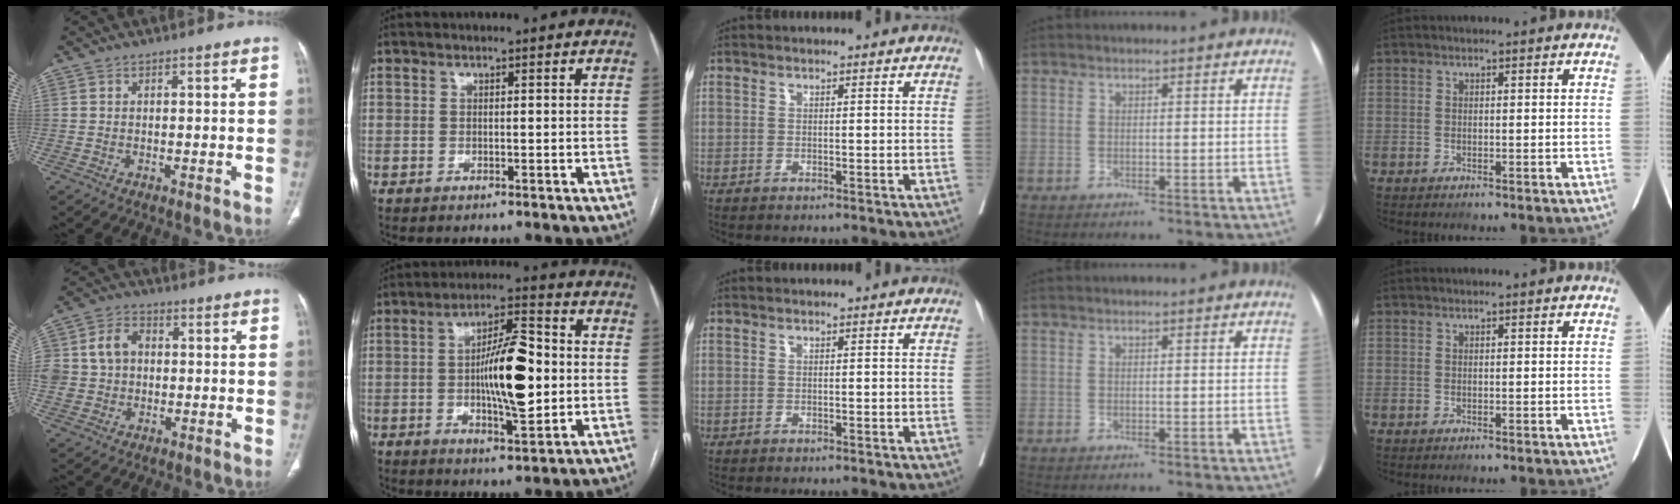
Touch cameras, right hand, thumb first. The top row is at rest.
{"thumb": {"total": 10.0, "force": [0.7, 8.2, 5.6], "torque": [-0.102, 0.020, 0.013]}, "index": {"total": 12.4, "force": [-0.4, 3.1, 12.0], "torque": [-0.205, 0.011, -0.005]}}